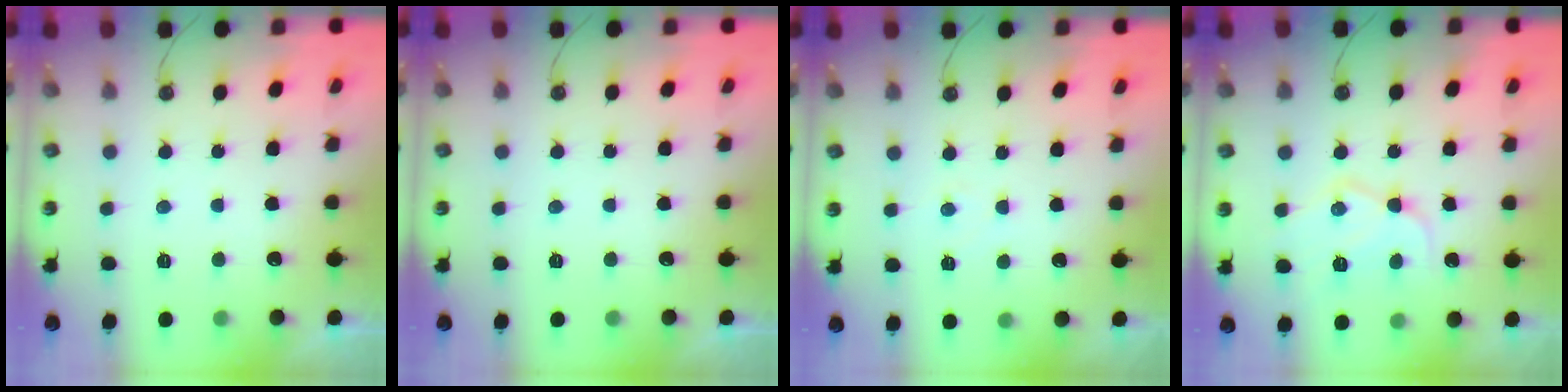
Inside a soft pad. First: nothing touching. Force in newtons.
{"total": 0.0}
{"total": 3.1, "press": 3.1, "slide": 0.5}
{"total": 13.3, "press": 13.3, "slide": 1.1}